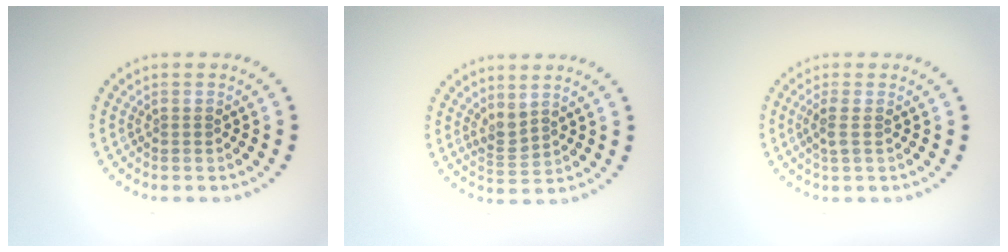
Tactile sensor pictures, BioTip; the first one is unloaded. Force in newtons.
{"total": 1.6, "press": 1.3, "slide": 1.0}
{"total": 1.3, "press": 1.1, "slide": 0.7}